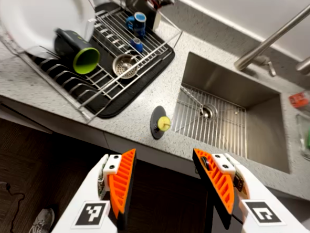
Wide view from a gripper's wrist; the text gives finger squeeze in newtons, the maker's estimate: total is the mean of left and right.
{"total": 0.0}